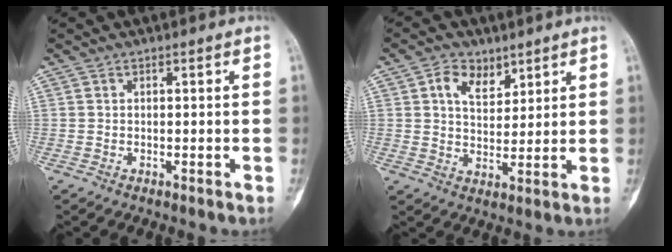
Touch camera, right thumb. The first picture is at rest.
{"total": 6.6, "force": [3.6, 4.4, 3.5], "torque": [-0.039, -0.021, 0.062]}